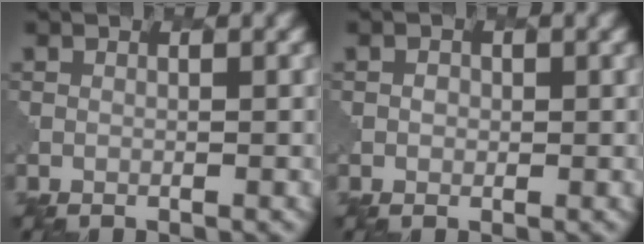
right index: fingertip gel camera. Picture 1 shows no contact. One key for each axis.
{"total": 0.9, "fx": 0.0, "fy": 0.9, "fz": 0.3, "tx": -0.005, "ty": 0.000, "tz": 0.001}